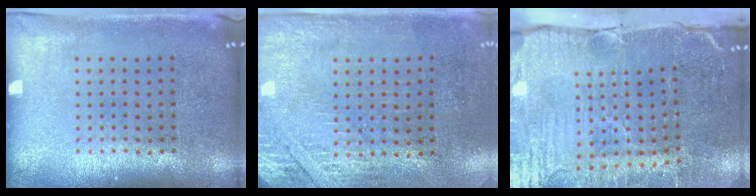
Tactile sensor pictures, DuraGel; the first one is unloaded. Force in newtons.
{"total": 2.7, "press": 2.3, "slide": 1.4}
{"total": 5.1, "press": 4.3, "slide": 2.7}